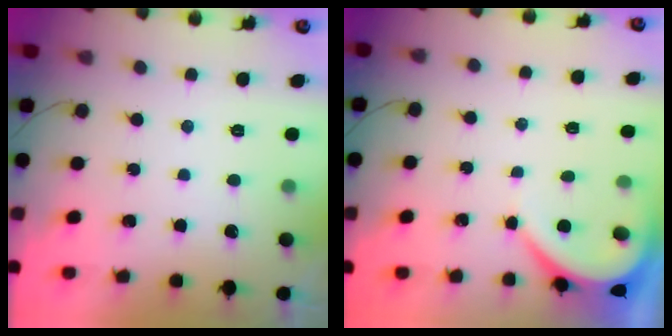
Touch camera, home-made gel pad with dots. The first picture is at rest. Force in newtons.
{"total": 3.9, "press": 3.8, "slide": 0.5}